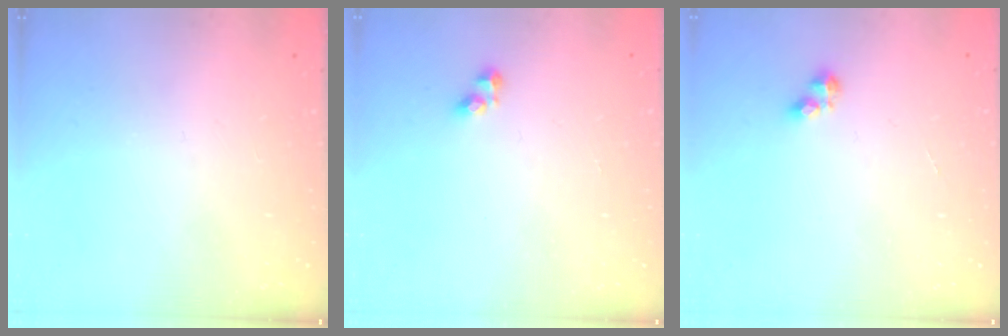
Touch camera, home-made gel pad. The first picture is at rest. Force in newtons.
{"total": 2.8, "press": 2.8, "slide": 0.3}
{"total": 3.0, "press": 2.9, "slide": 0.5}